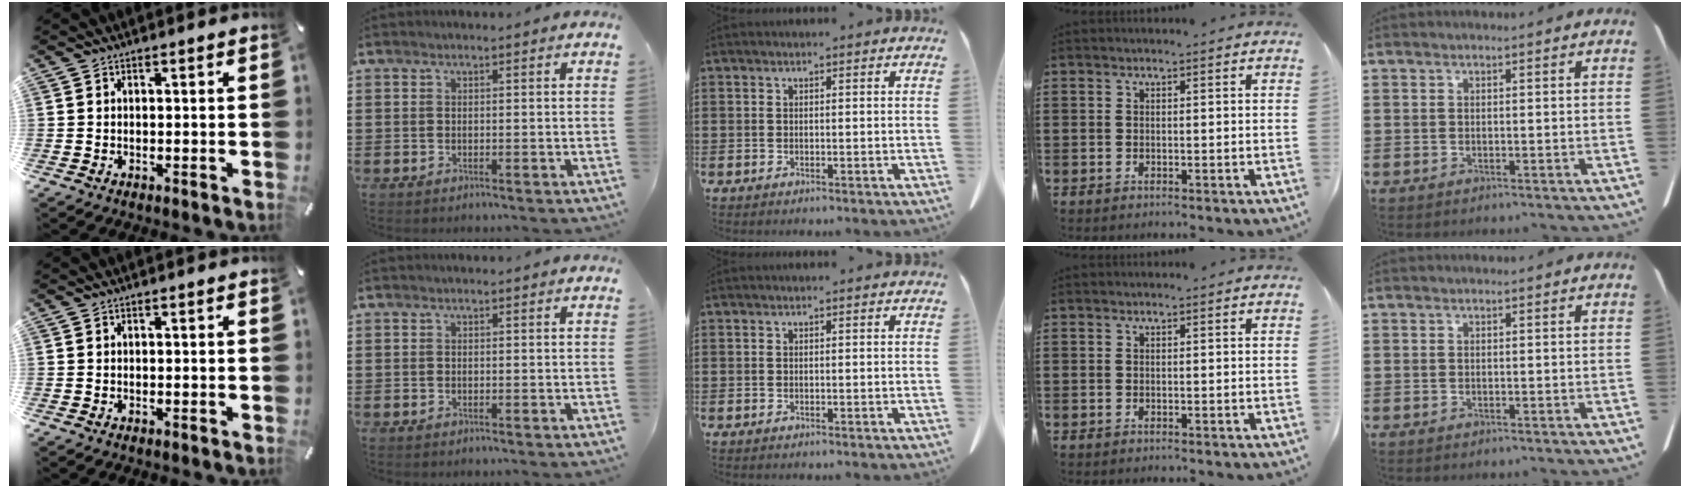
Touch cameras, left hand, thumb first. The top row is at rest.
{}